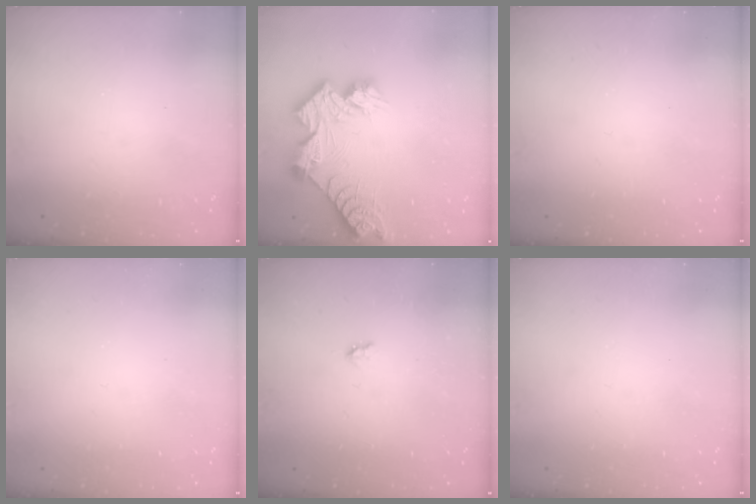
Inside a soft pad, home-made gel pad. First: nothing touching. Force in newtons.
{"total": 13.4, "press": 13.4, "slide": 1.1}
{"total": 0.0}
{"total": 0.0}
{"total": 1.9, "press": 1.9, "slide": 0.3}
{"total": 0.0}